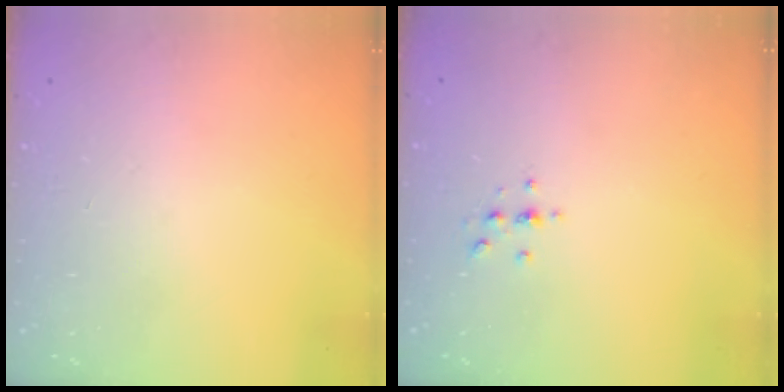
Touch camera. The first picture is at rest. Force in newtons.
{"total": 2.4, "press": 2.4, "slide": 0.3}